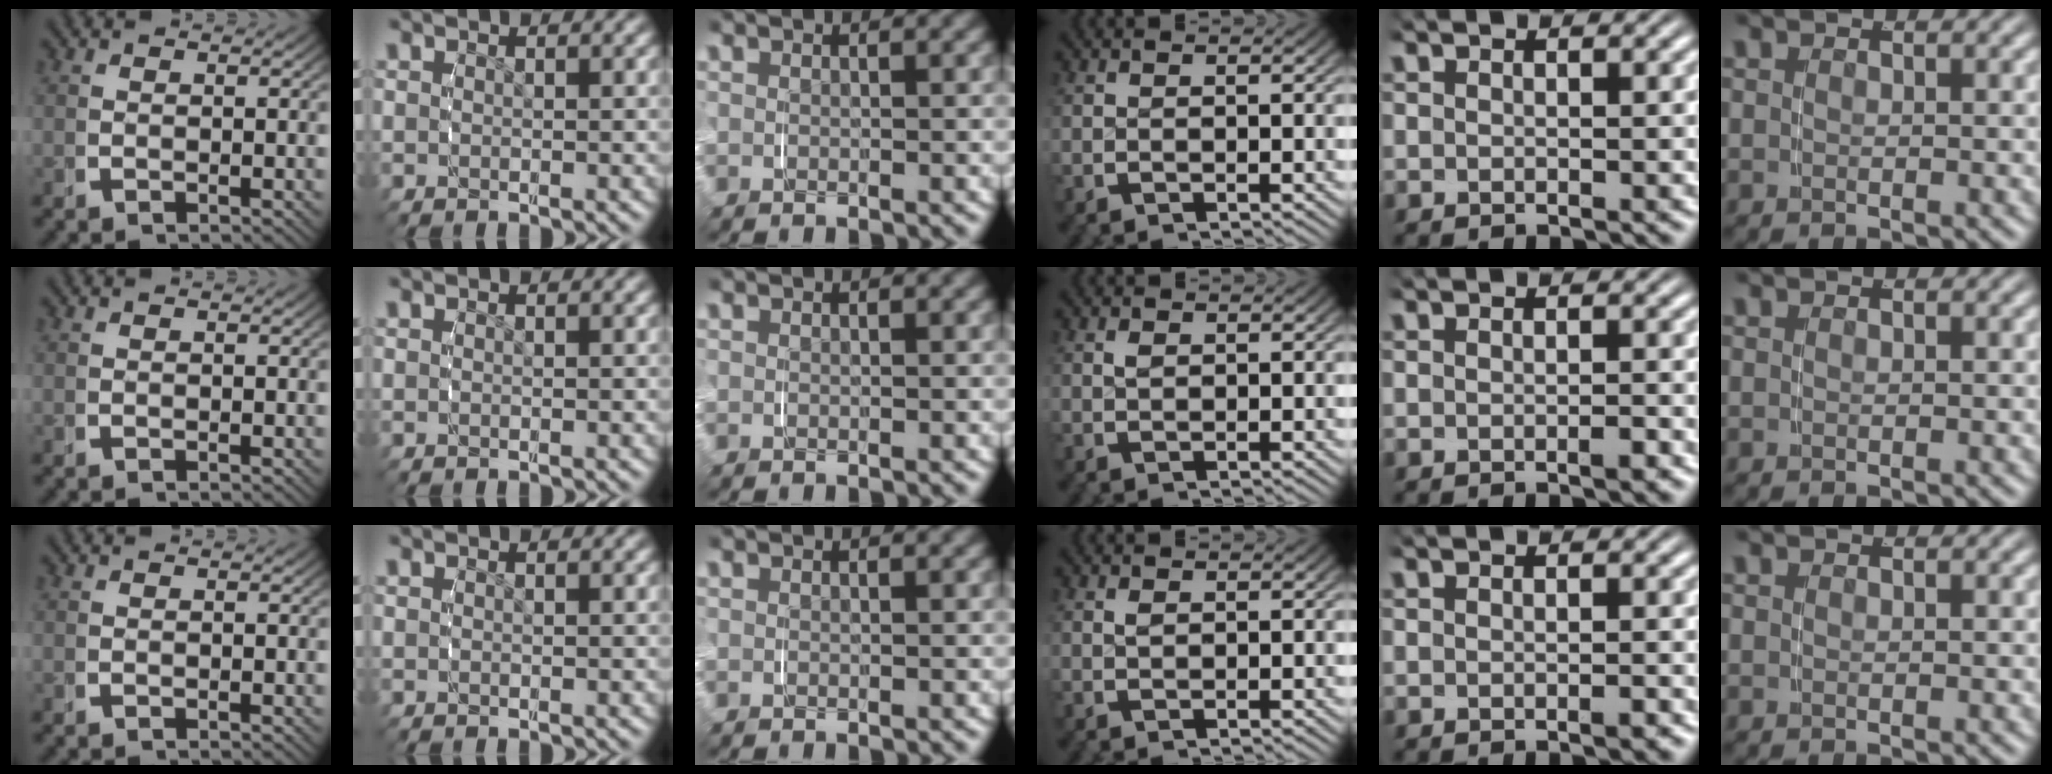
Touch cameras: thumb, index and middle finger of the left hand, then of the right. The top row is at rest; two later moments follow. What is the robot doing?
{"motion": "grasp_and_lifting", "object": "lipstick"}